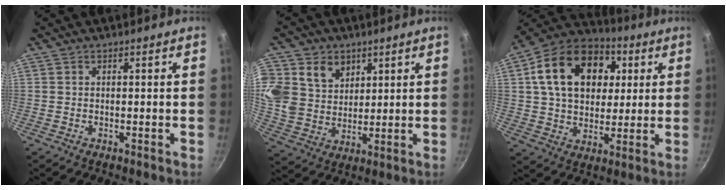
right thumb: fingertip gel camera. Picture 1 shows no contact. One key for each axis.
{"total": 17.5, "fx": 6.9, "fy": 14.2, "fz": 7.5, "tx": -0.164, "ty": -0.002, "tz": 0.137}
{"total": 21.0, "fx": 5.6, "fy": 14.9, "fz": 13.6, "tx": -0.205, "ty": 0.013, "tz": 0.085}